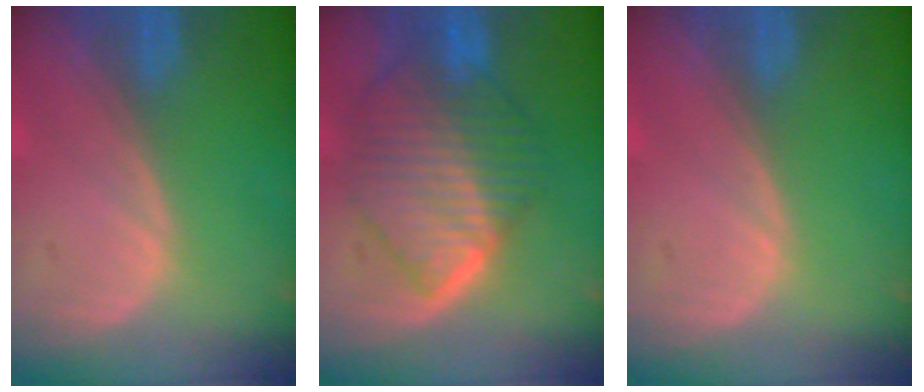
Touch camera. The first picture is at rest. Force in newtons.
{"total": 10.2, "press": 10.1, "slide": 1.0}
{"total": 0.0}